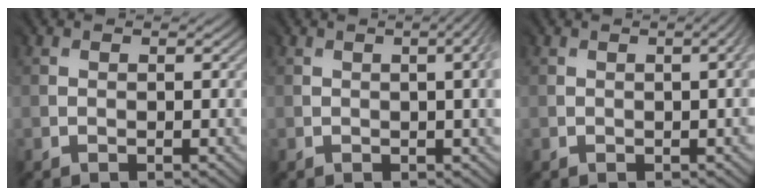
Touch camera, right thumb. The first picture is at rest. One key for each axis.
{"total": 4.6, "fx": 0.0, "fy": 1.6, "fz": 4.3, "tx": -0.033, "ty": 0.005, "tz": 0.000}
{"total": 3.3, "fx": -0.3, "fy": 1.0, "fz": 3.1, "tx": -0.025, "ty": 0.000, "tz": 0.000}